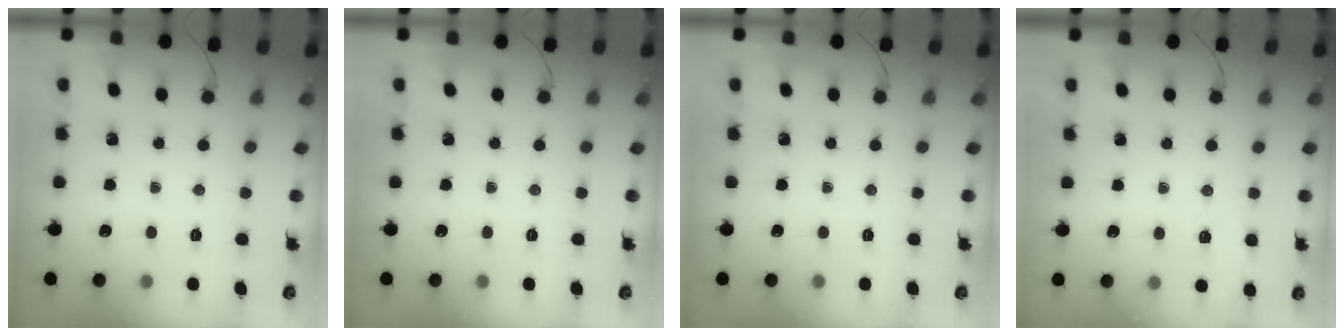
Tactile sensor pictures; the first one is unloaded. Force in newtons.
{"total": 0.0}
{"total": 0.0}
{"total": 2.2, "press": 1.3, "slide": 1.8}